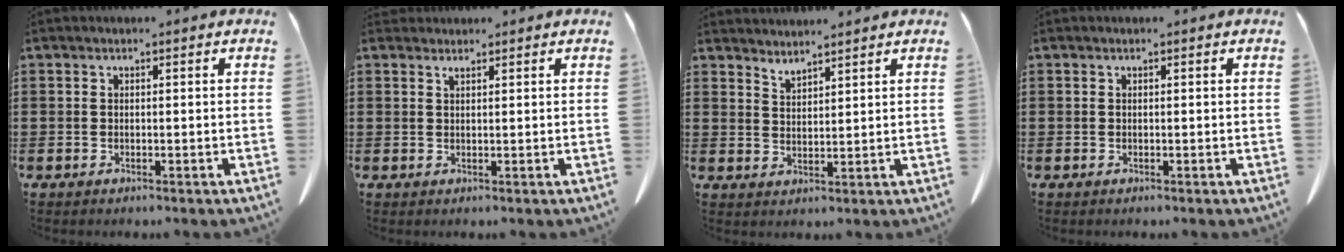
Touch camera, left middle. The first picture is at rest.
{"total": 1.0, "force": [1.0, 0.2, 0.3], "torque": [-0.009, 0.000, 0.019]}
{"total": 2.8, "force": [2.8, 0.0, -0.1], "torque": [-0.006, -0.011, 0.053]}
{"total": 0.0}